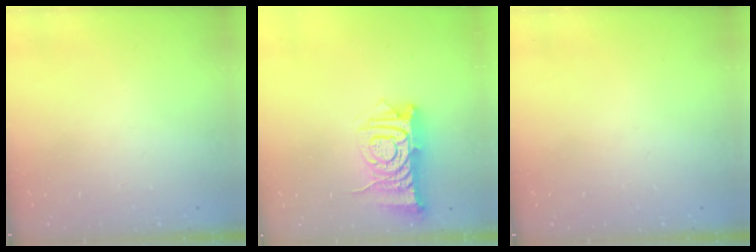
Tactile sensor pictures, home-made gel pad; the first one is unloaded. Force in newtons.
{"total": 11.6, "press": 11.6, "slide": 1.1}
{"total": 0.0}